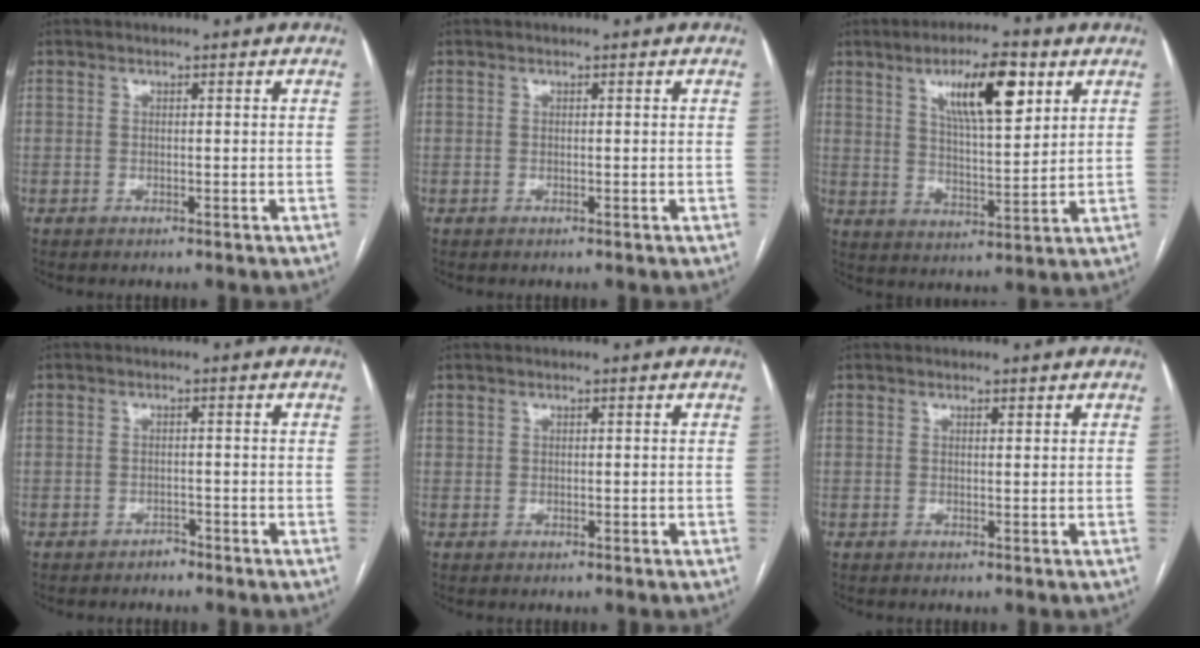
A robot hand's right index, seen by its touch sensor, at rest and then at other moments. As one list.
[{"total": 0.0}, {"total": 11.7, "force": [5.7, 2.7, 9.8], "torque": [-0.168, 0.005, 0.098]}, {"total": 1.2, "force": [-1.0, 0.7, 0.0], "torque": [0.002, 0.003, -0.021]}, {"total": 0.6, "force": [0.3, 0.5, 0.2], "torque": [0.002, 0.003, 0.006]}, {"total": 0.6, "force": [0.4, 0.1, 0.4], "torque": [-0.009, 0.000, 0.006]}]